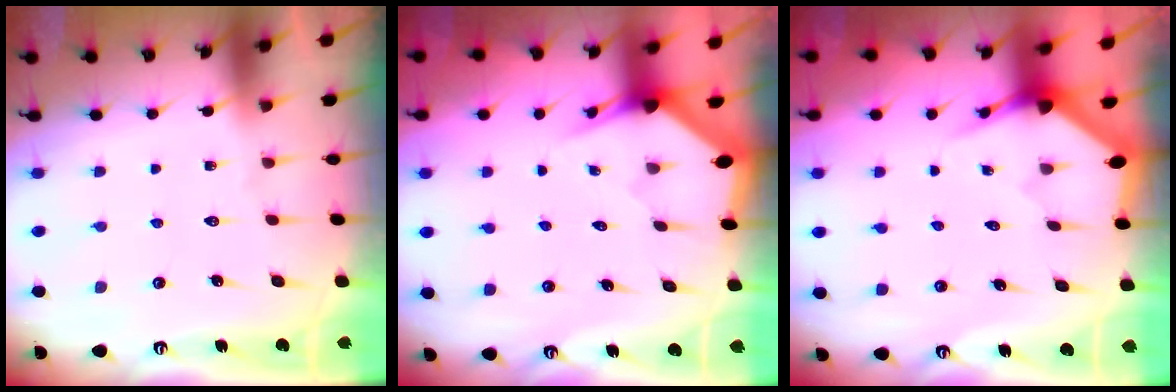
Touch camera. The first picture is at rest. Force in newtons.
{"total": 2.8, "press": 2.8, "slide": 0.1}
{"total": 3.4, "press": 3.4, "slide": 0.1}